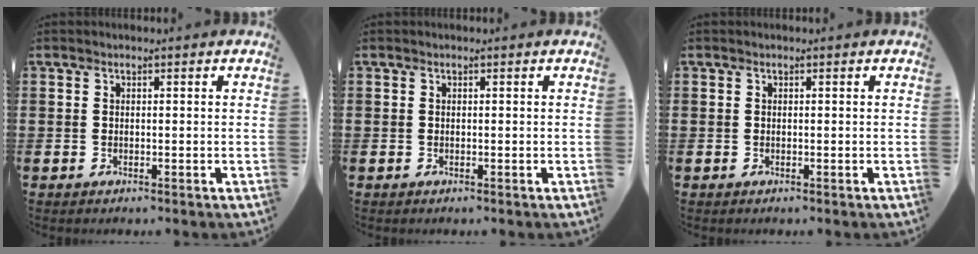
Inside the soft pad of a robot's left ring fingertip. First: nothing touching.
{"total": 0.0}
{"total": 0.0}